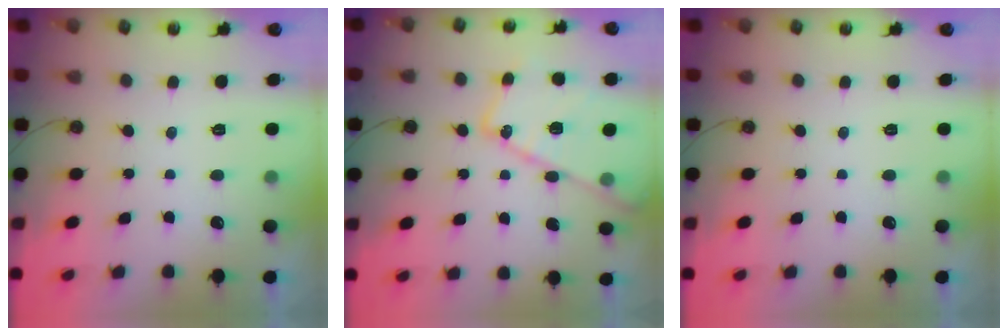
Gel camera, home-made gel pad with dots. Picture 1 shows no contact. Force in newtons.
{"total": 18.1, "press": 18.1, "slide": 1.0}
{"total": 0.0}